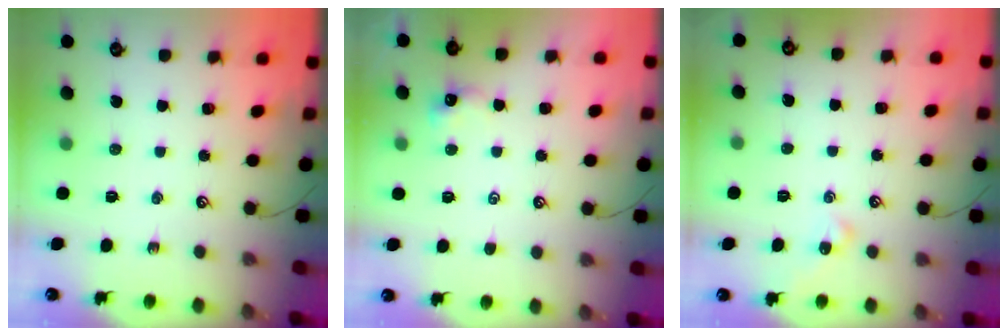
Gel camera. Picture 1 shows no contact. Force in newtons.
{"total": 1.3, "press": 1.3, "slide": 0.1}
{"total": 1.8, "press": 1.7, "slide": 0.5}